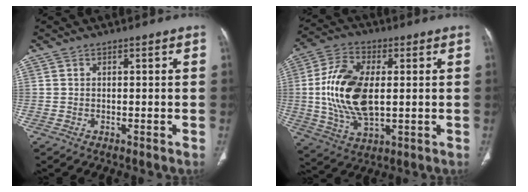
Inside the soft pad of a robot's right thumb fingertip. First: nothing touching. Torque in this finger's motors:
{"motor_torque": [-0.36, 1.28, 0.86, 0.79, 0.25]}